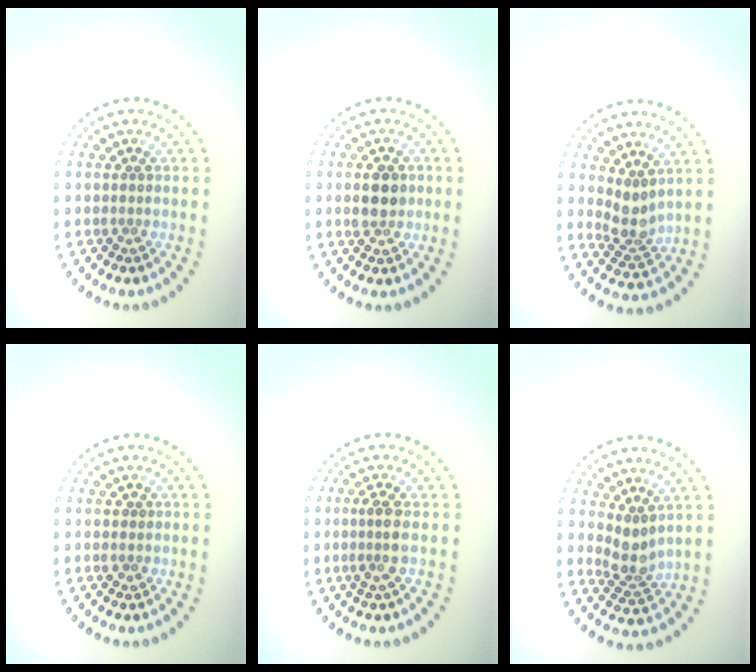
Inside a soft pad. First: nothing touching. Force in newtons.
{"total": 2.8, "press": 2.8, "slide": 0.0}
{"total": 2.4, "press": 1.9, "slide": 1.5}
{"total": 0.8, "press": 0.8, "slide": 0.2}
{"total": 2.0, "press": 1.7, "slide": 1.0}
{"total": 2.4, "press": 1.9, "slide": 1.5}